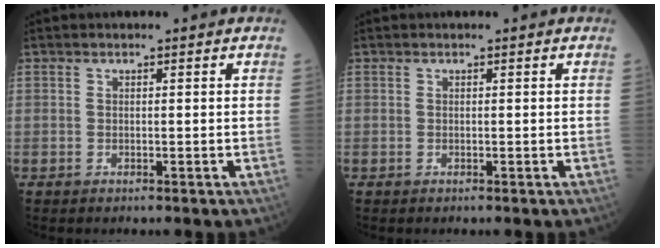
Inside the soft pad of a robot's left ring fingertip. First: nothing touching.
{"total": 0.0}